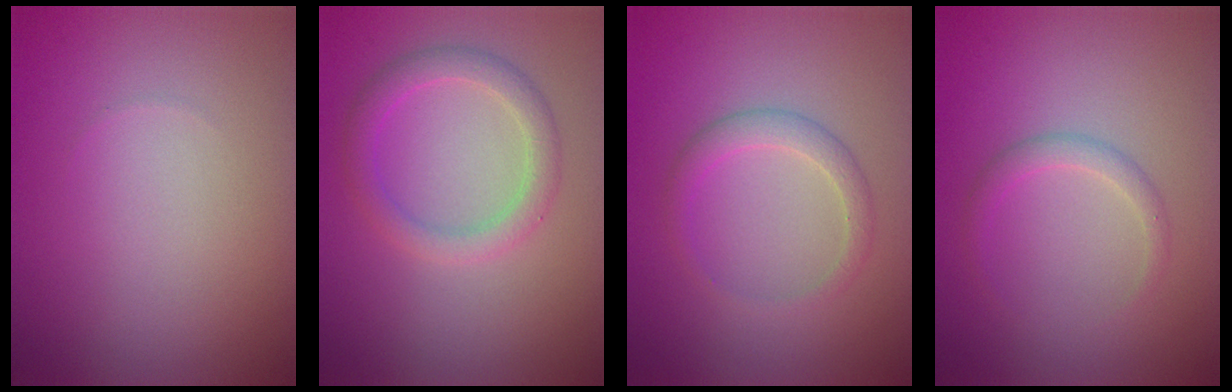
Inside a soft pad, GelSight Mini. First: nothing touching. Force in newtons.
{"total": 2.7, "press": 2.7, "slide": 0.1}
{"total": 2.1, "press": 2.1, "slide": 0.2}
{"total": 1.5, "press": 1.5, "slide": 0.2}